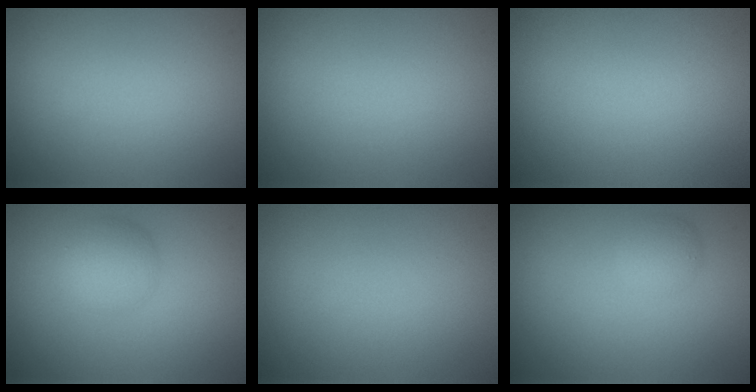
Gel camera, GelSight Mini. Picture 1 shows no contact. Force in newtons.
{"total": 0.0}
{"total": 0.0}
{"total": 2.8, "press": 2.8, "slide": 0.1}
{"total": 0.0}
{"total": 1.5, "press": 1.5, "slide": 0.1}